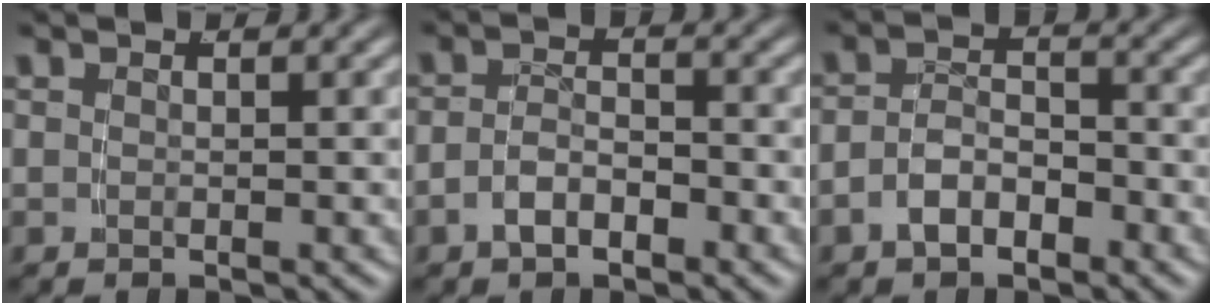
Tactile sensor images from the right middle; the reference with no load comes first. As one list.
[{"total": 2.6, "force": [-1.9, 1.2, 1.4], "torque": [-0.019, -0.003, -0.032]}, {"total": 3.6, "force": [-2.2, 2.2, 1.7], "torque": [-0.024, -0.003, -0.040]}]